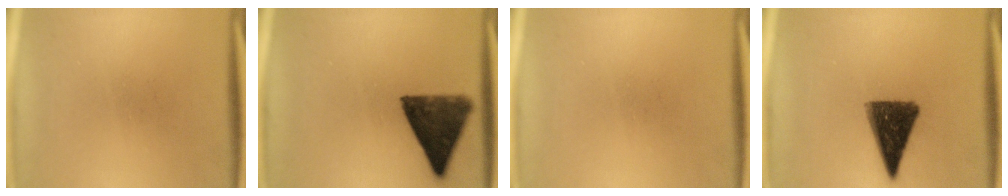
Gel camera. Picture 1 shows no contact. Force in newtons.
{"total": 11.7}
{"total": 0.0}
{"total": 12.3}